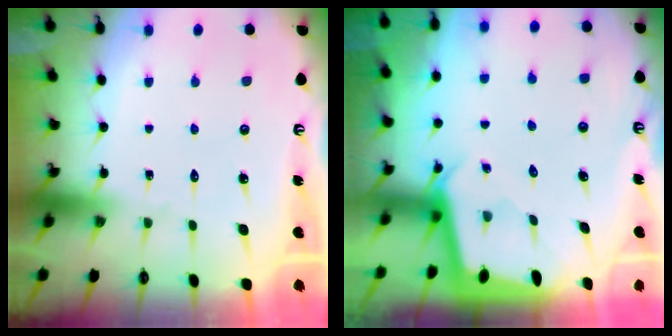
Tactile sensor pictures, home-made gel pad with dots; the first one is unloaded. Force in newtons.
{"total": 2.0, "press": 2.0, "slide": 0.3}